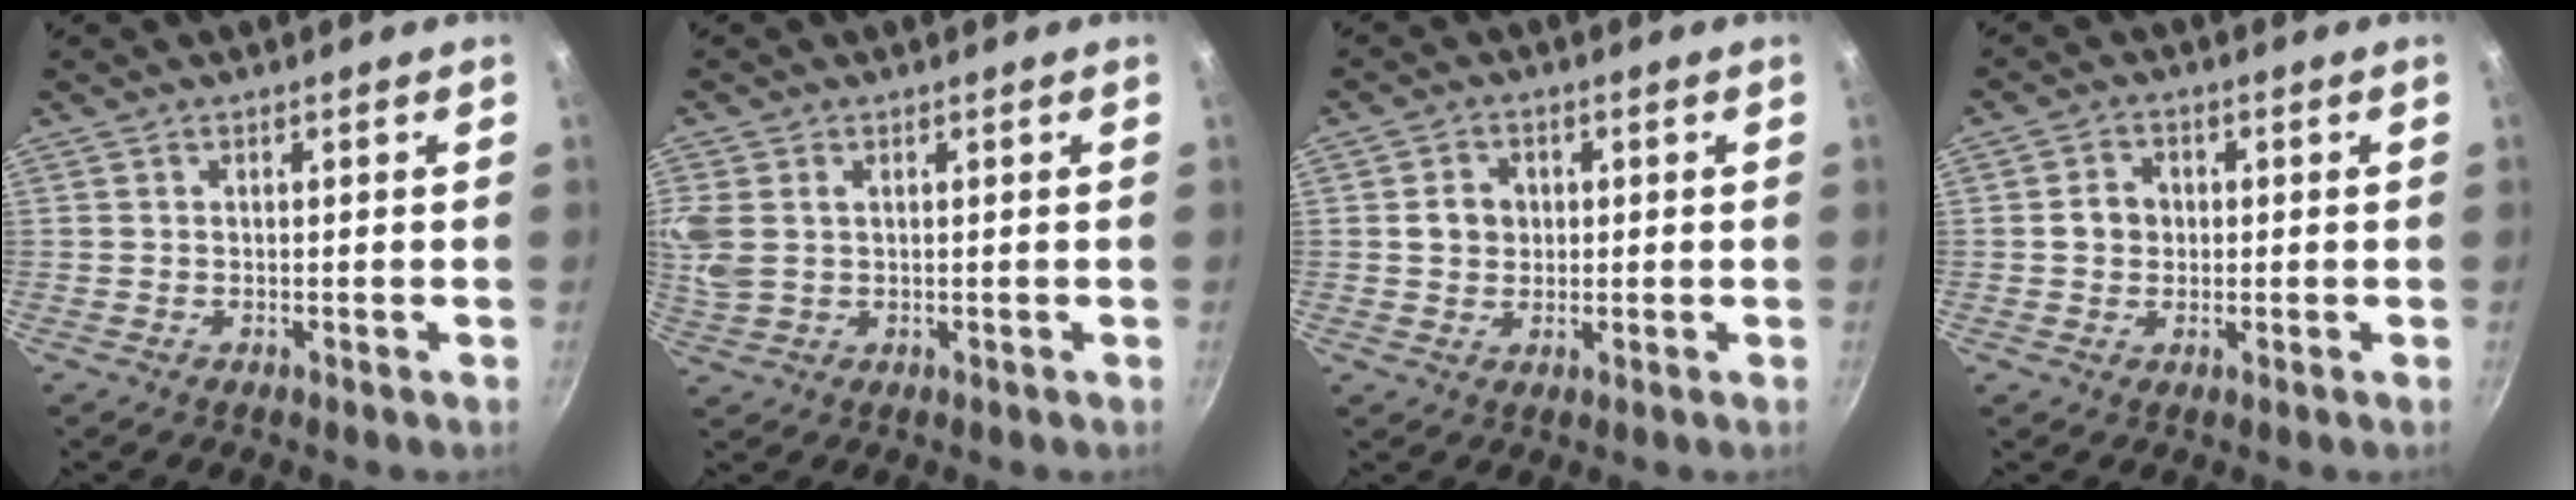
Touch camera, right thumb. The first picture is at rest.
{"total": 6.3, "force": [0.9, 4.4, 4.5], "torque": [-0.122, 0.010, 0.027]}
{"total": 4.5, "force": [0.6, 3.9, 2.2], "torque": [-0.019, 0.004, 0.008]}
{"total": 4.1, "force": [0.1, 3.5, 2.0], "torque": [-0.022, 0.010, -0.001]}